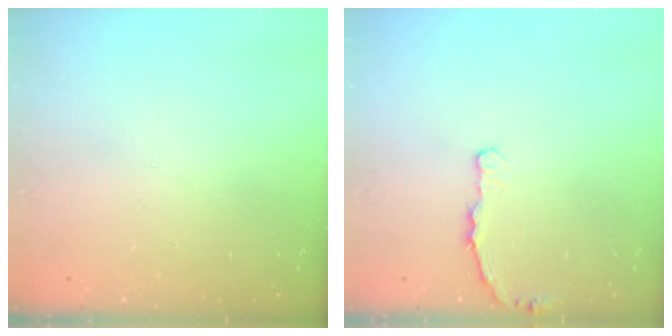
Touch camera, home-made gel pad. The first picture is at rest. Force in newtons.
{"total": 2.9, "press": 2.9, "slide": 0.4}